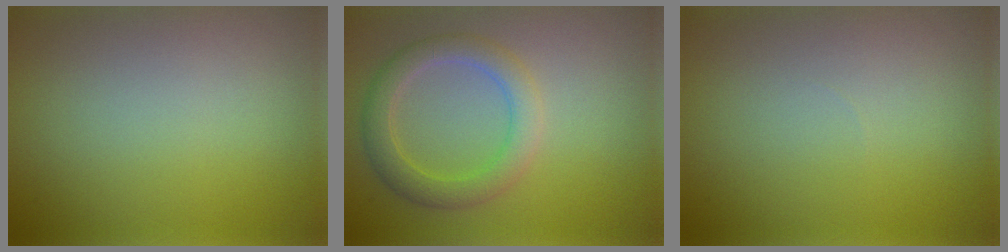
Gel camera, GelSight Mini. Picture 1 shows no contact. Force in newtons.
{"total": 3.6, "press": 3.6, "slide": 0.1}
{"total": 0.0}